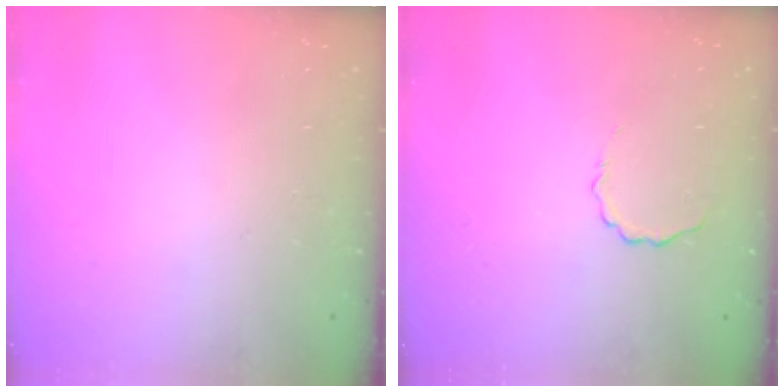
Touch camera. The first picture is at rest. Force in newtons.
{"total": 2.6, "press": 2.5, "slide": 0.8}